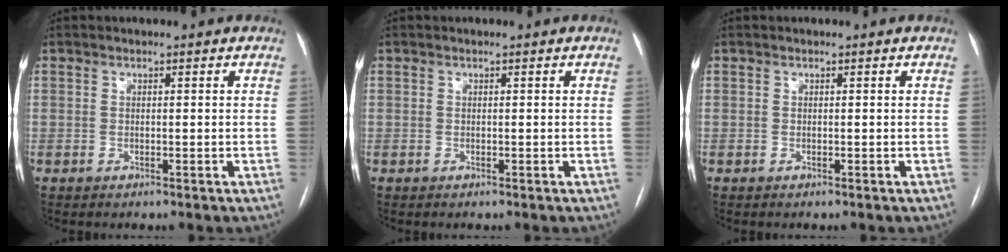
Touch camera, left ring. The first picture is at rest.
{"total": 0.0}
{"total": 0.0}